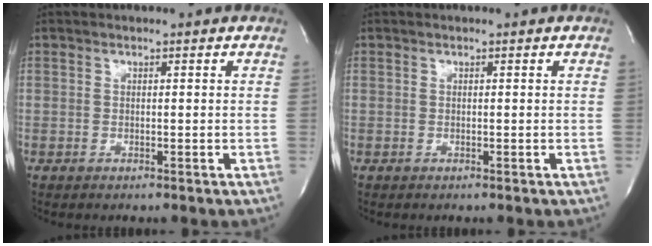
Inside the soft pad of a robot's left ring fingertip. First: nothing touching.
{"total": 0.0}